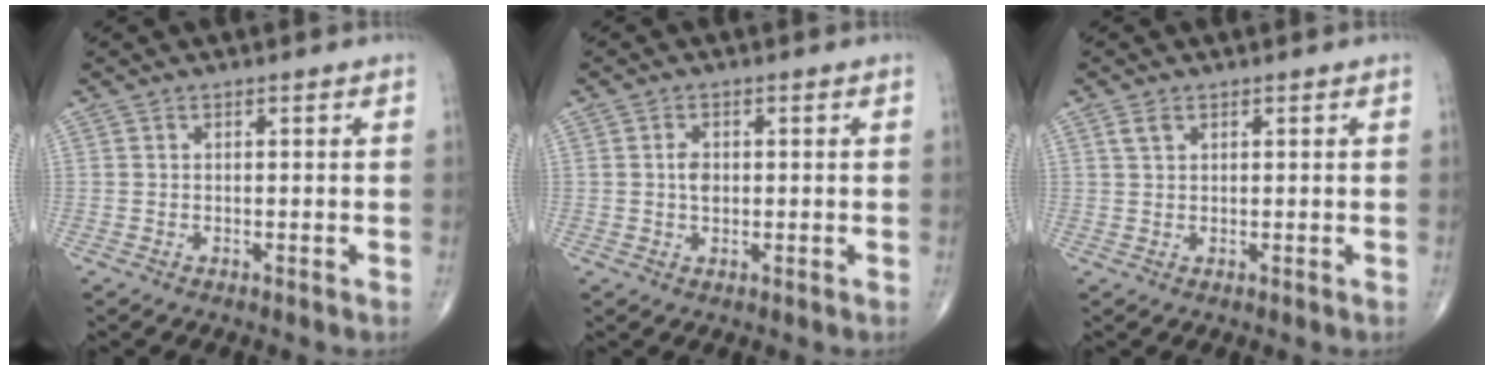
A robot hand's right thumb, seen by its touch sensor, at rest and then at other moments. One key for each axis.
{"total": 2.6, "fx": 0.2, "fy": 1.8, "fz": 1.9, "tx": -0.030, "ty": 0.002, "tz": 0.001}
{"total": 1.8, "fx": 1.0, "fy": 1.1, "fz": 1.0, "tx": -0.020, "ty": 0.003, "tz": 0.021}